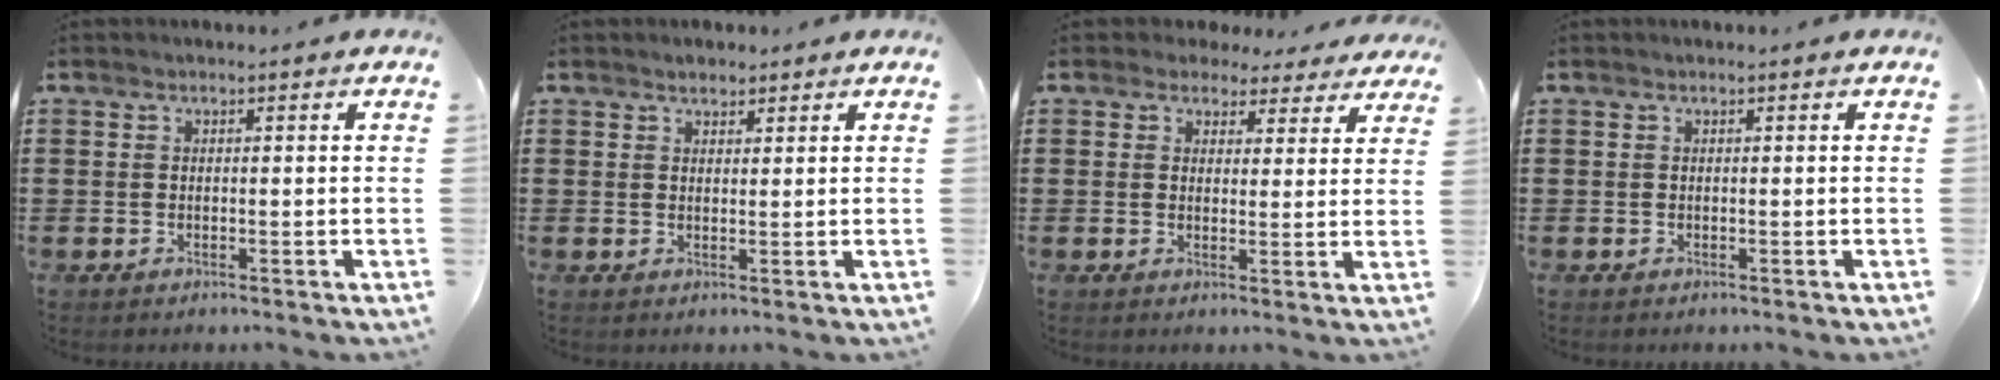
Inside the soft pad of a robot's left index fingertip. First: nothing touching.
{"total": 1.6, "force": [1.4, 0.6, 0.3], "torque": [-0.008, 0.004, 0.027]}
{"total": 3.3, "force": [2.8, 1.6, 0.6], "torque": [-0.017, -0.003, 0.051]}
{"total": 0.0}